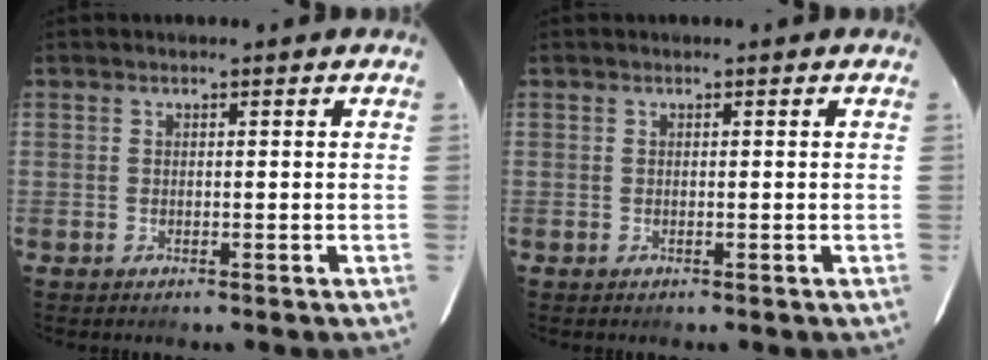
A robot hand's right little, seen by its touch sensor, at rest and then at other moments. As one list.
[{"total": 0.0}]